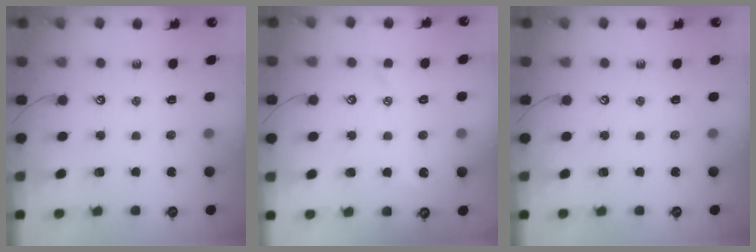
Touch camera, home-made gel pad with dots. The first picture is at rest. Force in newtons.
{"total": 0.9, "press": 0.7, "slide": 0.5}
{"total": 0.0}